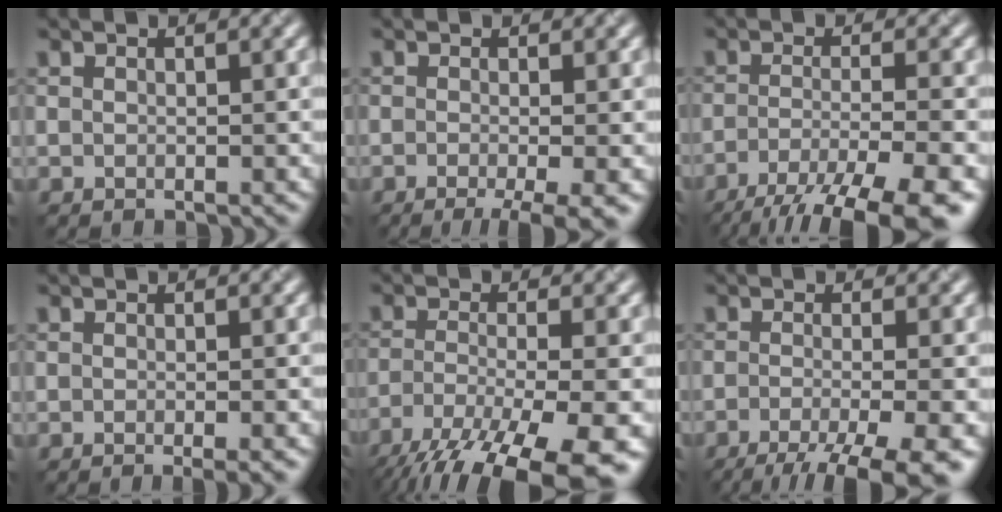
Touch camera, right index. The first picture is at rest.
{"total": 5.7, "force": [-2.6, 1.7, 4.8], "torque": [-0.060, -0.003, -0.040]}
{"total": 10.0, "force": [-6.8, 2.3, 6.9], "torque": [-0.110, -0.015, -0.107]}
{"total": 2.2, "force": [-0.7, 0.8, 1.9], "torque": [-0.017, -0.003, -0.012]}
{"total": 13.1, "force": [-8.8, 3.8, 8.8], "torque": [-0.175, -0.040, -0.134]}
{"total": 8.9, "force": [-5.2, 2.4, 6.8], "torque": [-0.090, -0.022, -0.078]}